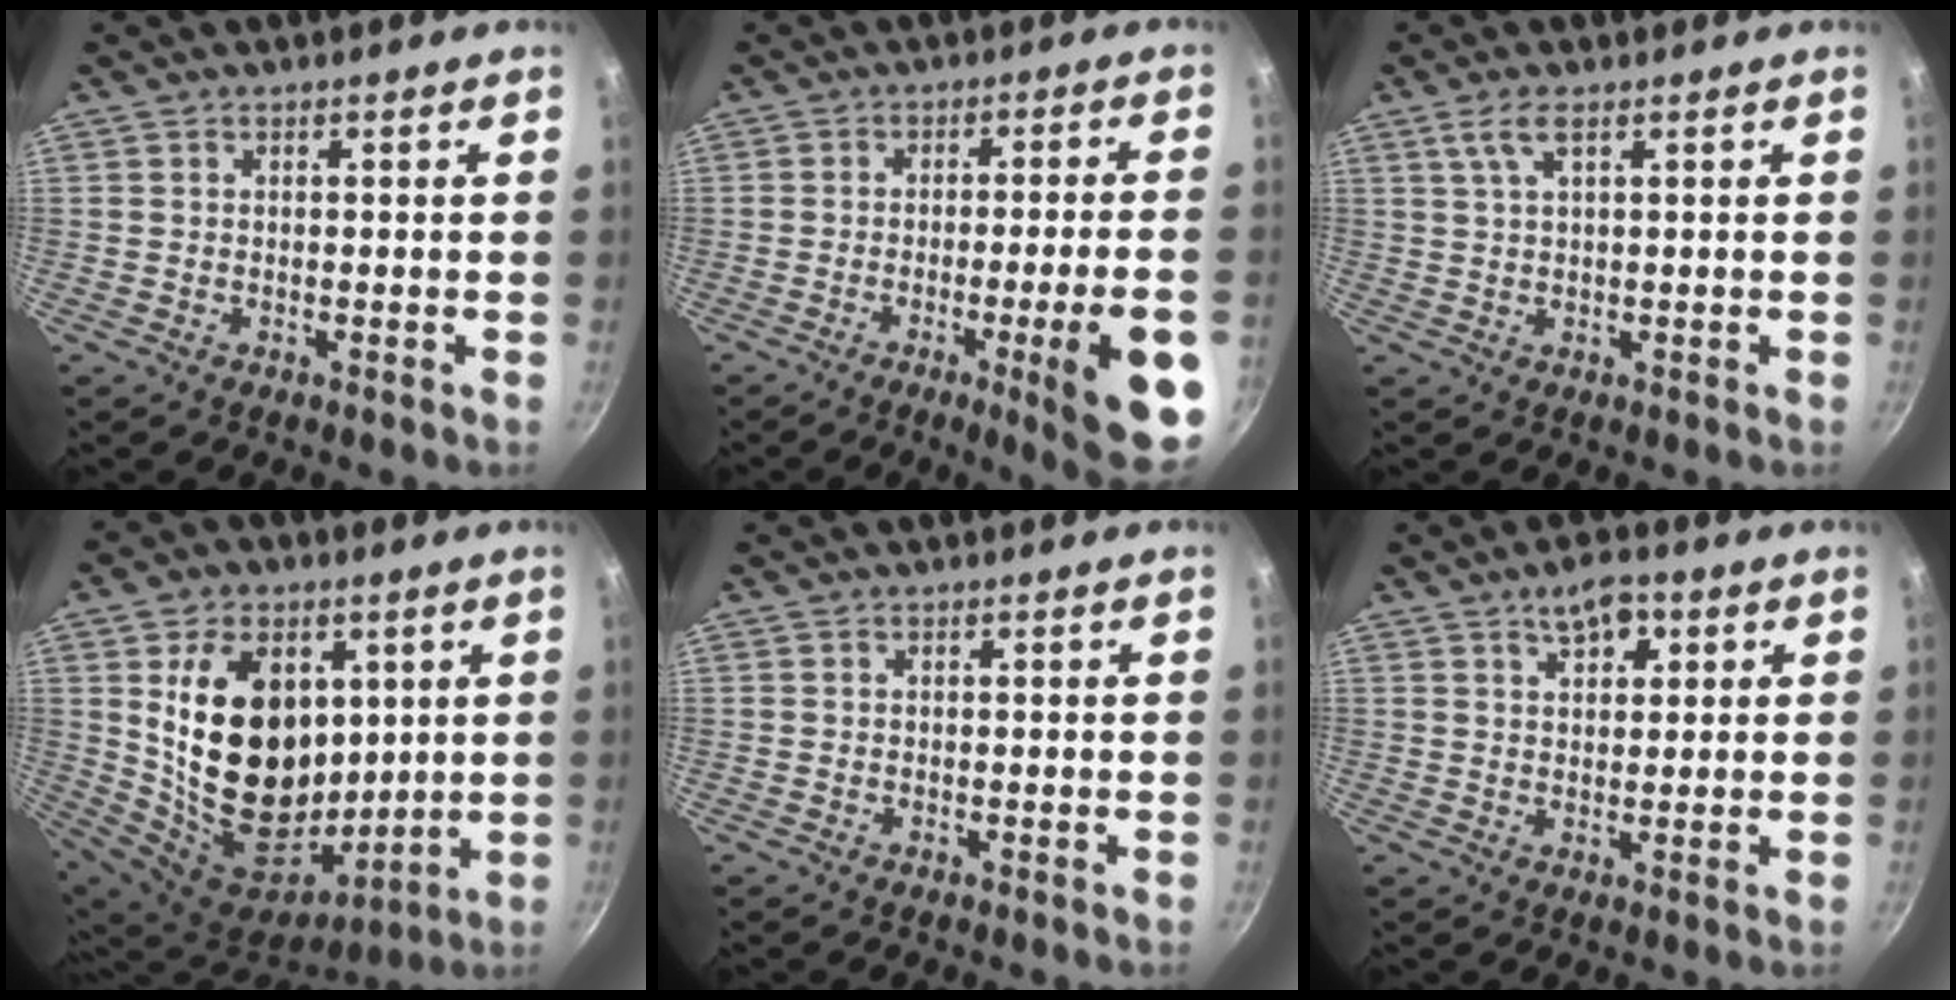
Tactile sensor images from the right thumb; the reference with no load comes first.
{"total": 14.2, "force": [-5.1, 1.4, 13.1], "torque": [-0.159, 0.021, -0.064]}
{"total": 3.5, "force": [1.8, 0.9, 2.8], "torque": [-0.058, 0.001, 0.039]}
{"total": 23.3, "force": [5.1, 16.4, 15.7], "torque": [-0.245, -0.038, 0.102]}
{"total": 0.0}
{"total": 5.6, "force": [2.7, 3.1, 3.8], "torque": [-0.040, -0.002, 0.039]}